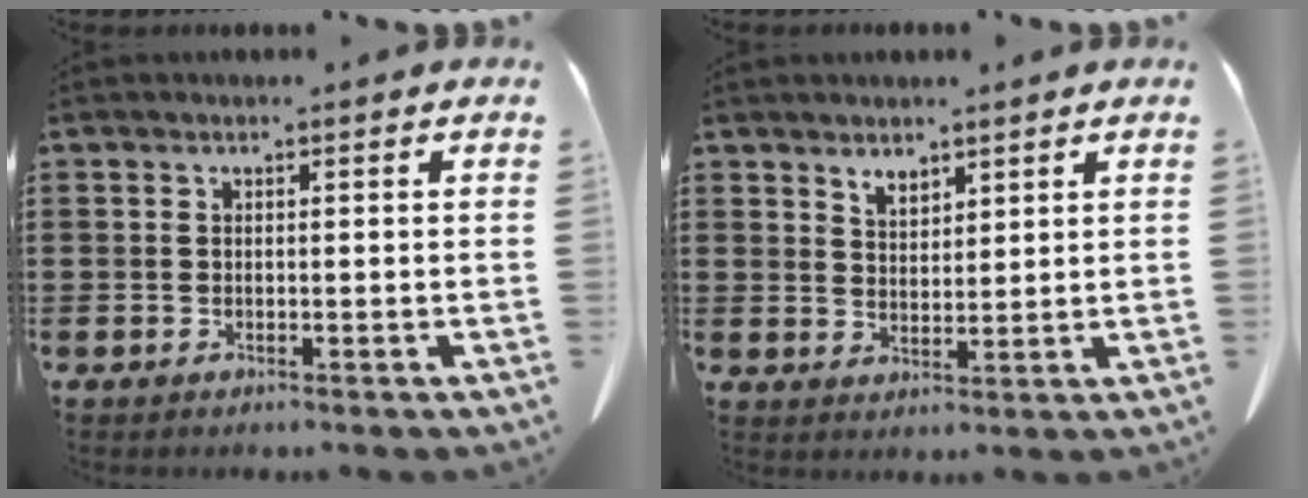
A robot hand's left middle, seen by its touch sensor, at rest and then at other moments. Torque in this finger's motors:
{"motor_torque": [0.51, 0.44, 0.08, 0.03]}